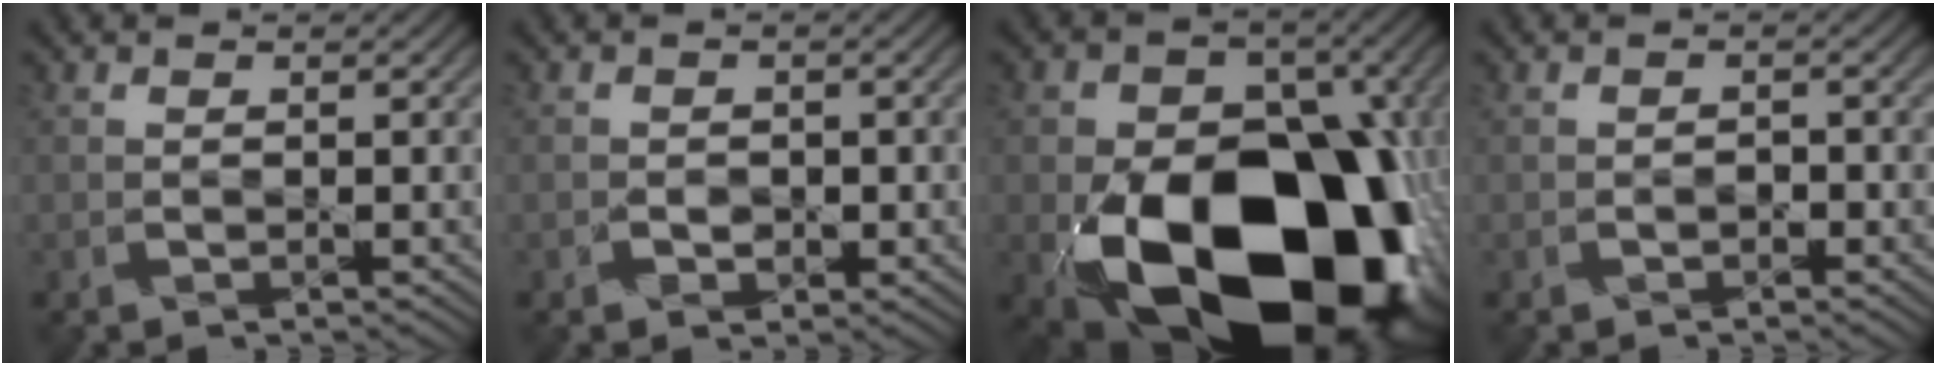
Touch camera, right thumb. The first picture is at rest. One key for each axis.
{"total": 1.2, "fx": -0.6, "fy": 1.0, "fz": 0.3, "tx": -0.007, "ty": -0.006, "tz": -0.010}
{"total": 24.0, "fx": -8.8, "fy": 16.4, "fz": 15.2, "tx": -0.243, "ty": -0.059, "tz": -0.131}
{"total": 0.8, "fx": -0.7, "fy": 0.3, "fz": 0.0, "tx": 0.001, "ty": -0.002, "tz": -0.012}